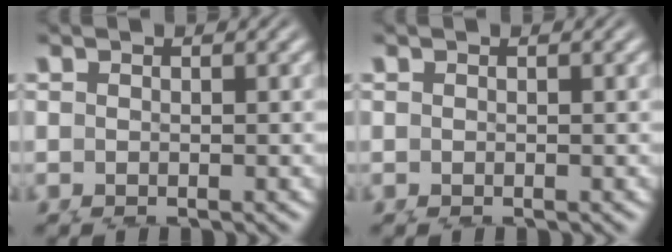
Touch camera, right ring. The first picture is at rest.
{"total": 0.0}